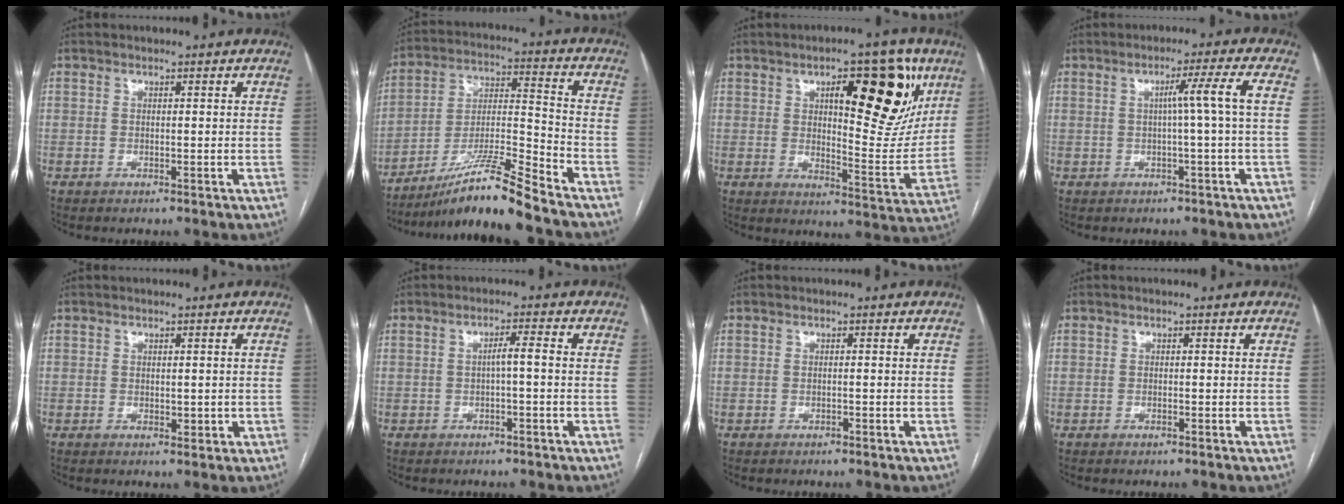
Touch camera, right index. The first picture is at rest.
{"total": 13.0, "force": [-10.7, -1.4, 7.2], "torque": [-0.134, -0.002, -0.192]}
{"total": 17.1, "force": [7.7, 5.3, 14.4], "torque": [-0.175, 0.004, 0.111]}
{"total": 4.9, "force": [0.2, -1.6, 4.6], "torque": [-0.071, 0.009, 0.007]}
{"total": 1.6, "force": [-0.1, 1.0, 1.2], "torque": [-0.015, -0.001, 0.002]}
{"total": 2.2, "force": [-0.3, 0.0, 2.2], "torque": [-0.033, 0.005, -0.004]}
{"total": 0.0}
{"total": 0.0}